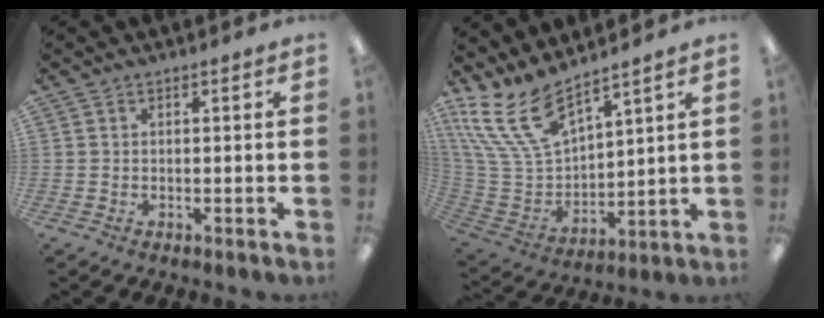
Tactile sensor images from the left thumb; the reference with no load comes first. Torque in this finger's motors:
{"motor_torque": [0.41, 0.08, 1.19, -1.60, 0.39]}